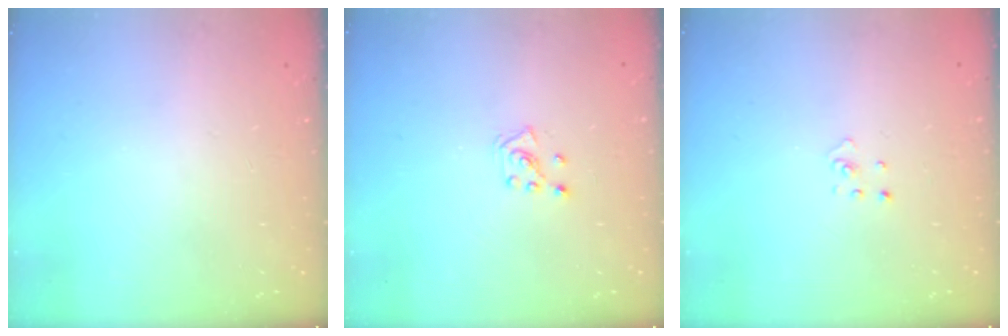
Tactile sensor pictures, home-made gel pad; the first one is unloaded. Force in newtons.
{"total": 3.8, "press": 3.8, "slide": 0.4}
{"total": 1.9, "press": 1.9, "slide": 0.1}